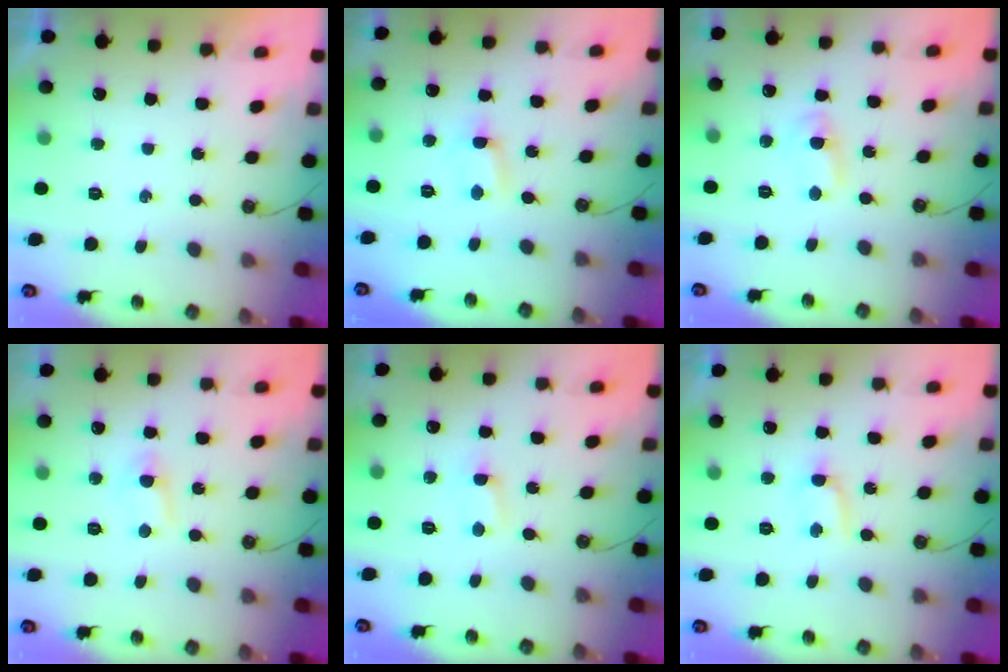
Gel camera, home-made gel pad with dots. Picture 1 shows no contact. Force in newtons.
{"total": 0.6, "press": 0.3, "slide": 0.5}
{"total": 2.3, "press": 2.3, "slide": 0.3}
{"total": 4.6, "press": 4.5, "slide": 0.5}
{"total": 0.8, "press": 0.8, "slide": 0.1}
{"total": 3.9, "press": 3.8, "slide": 0.8}